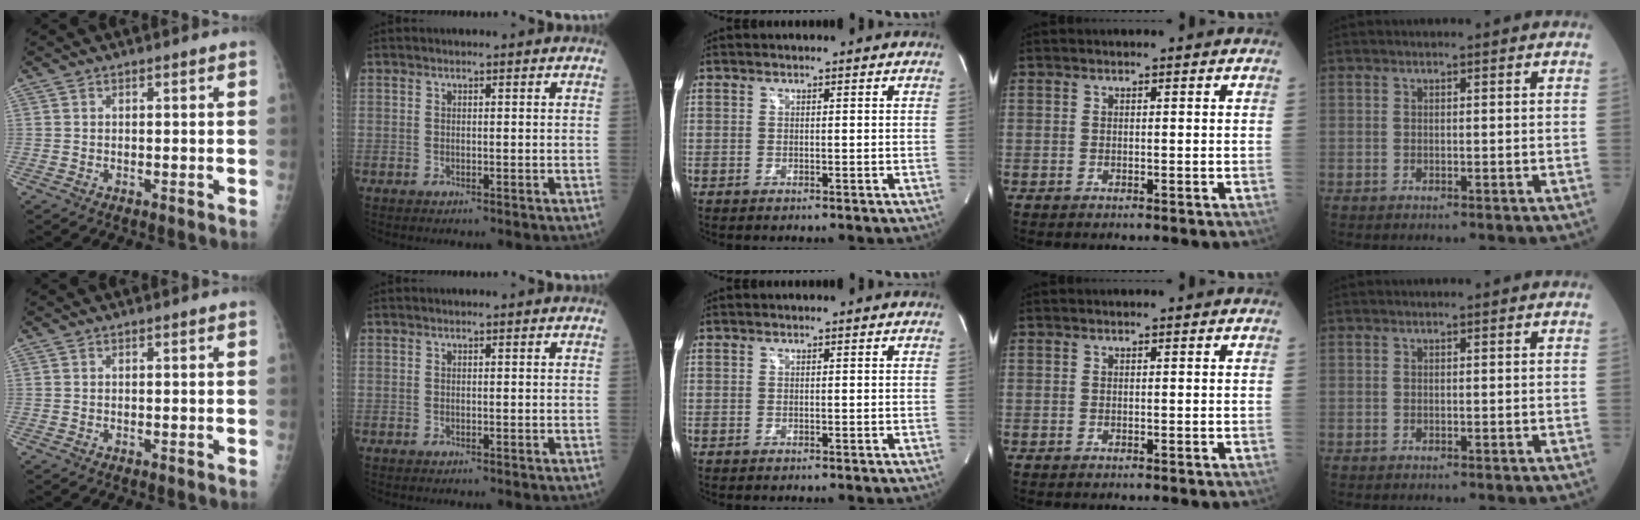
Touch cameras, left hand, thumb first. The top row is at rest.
{}